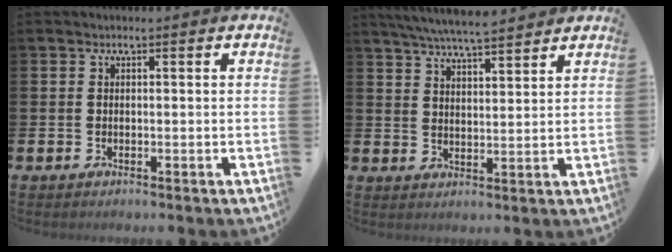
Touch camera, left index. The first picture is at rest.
{"total": 6.1, "force": [5.9, 0.3, 1.6], "torque": [-0.045, -0.029, 0.106]}